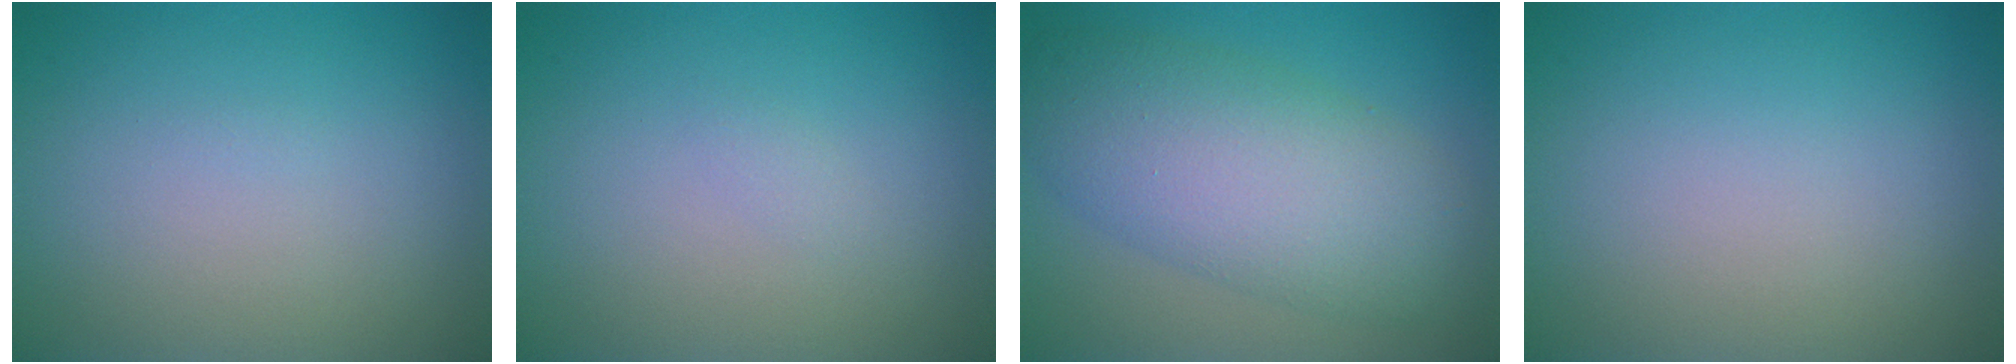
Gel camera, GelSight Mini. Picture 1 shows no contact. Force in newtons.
{"total": 0.5, "press": 0.5, "slide": 0.0}
{"total": 8.2, "press": 8.2, "slide": 0.2}
{"total": 0.0}